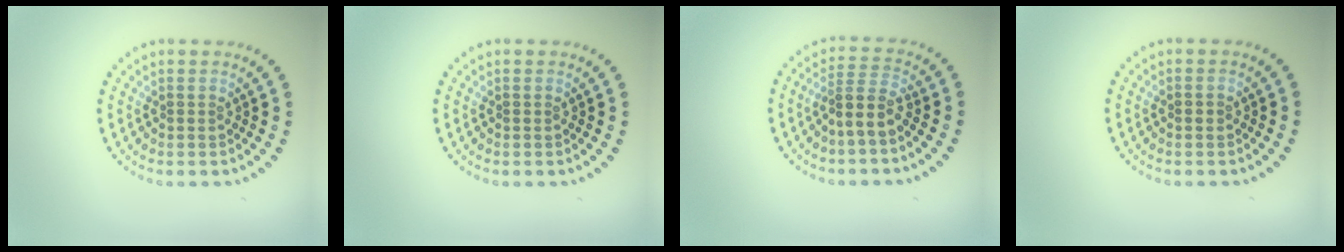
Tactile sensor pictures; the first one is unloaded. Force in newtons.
{"total": 0.0}
{"total": 2.7, "press": 2.0, "slide": 1.8}
{"total": 0.9, "press": 0.9, "slide": 0.2}